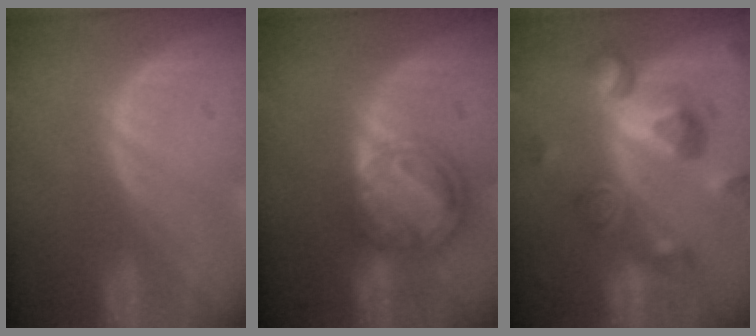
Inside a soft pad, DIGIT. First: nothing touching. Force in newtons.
{"total": 8.5, "press": 7.2, "slide": 4.6}
{"total": 10.3, "press": 9.3, "slide": 4.6}